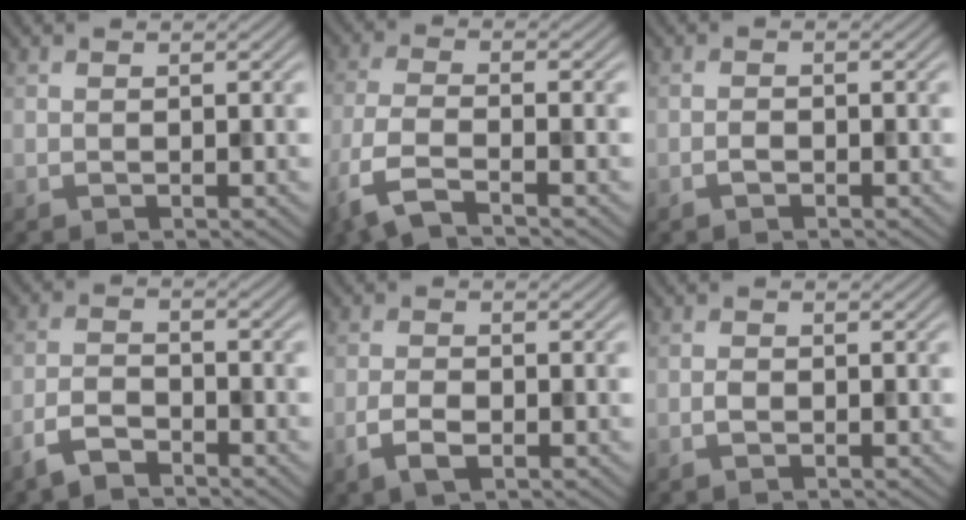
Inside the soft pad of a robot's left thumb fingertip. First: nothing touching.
{"total": 6.5, "force": [-4.0, 1.7, 4.8], "torque": [-0.109, -0.010, -0.099]}
{"total": 1.0, "force": [-0.6, 0.4, 0.6], "torque": [-0.009, 0.002, -0.013]}
{"total": 4.0, "force": [-3.1, 1.3, 2.1], "torque": [-0.048, 0.000, -0.075]}
{"total": 3.0, "force": [-1.4, 1.4, 2.2], "torque": [-0.046, -0.004, -0.030]}
{"total": 1.0, "force": [-0.4, 0.5, 0.7], "torque": [-0.013, 0.001, -0.010]}